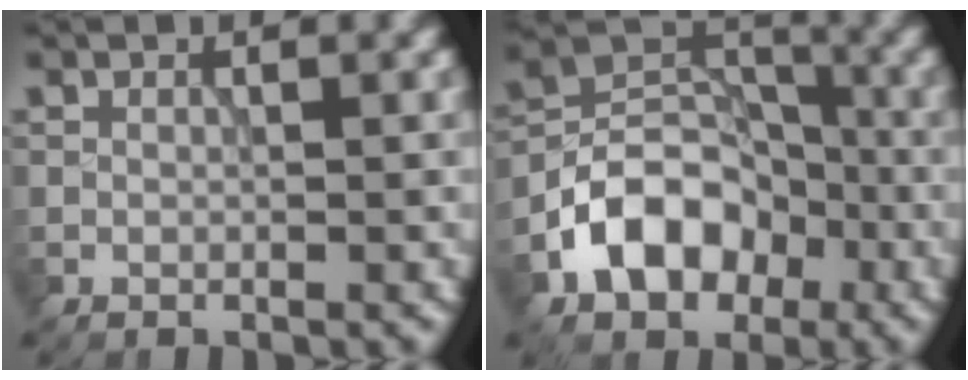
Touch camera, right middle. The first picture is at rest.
{"total": 7.6, "force": [-3.6, 5.3, 4.0], "torque": [-0.065, 0.001, -0.073]}